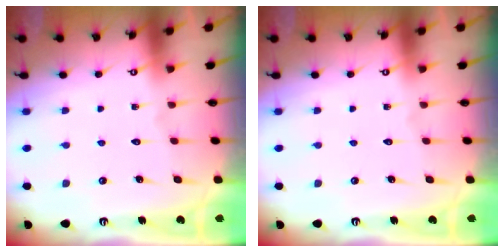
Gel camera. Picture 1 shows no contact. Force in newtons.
{"total": 0.0}